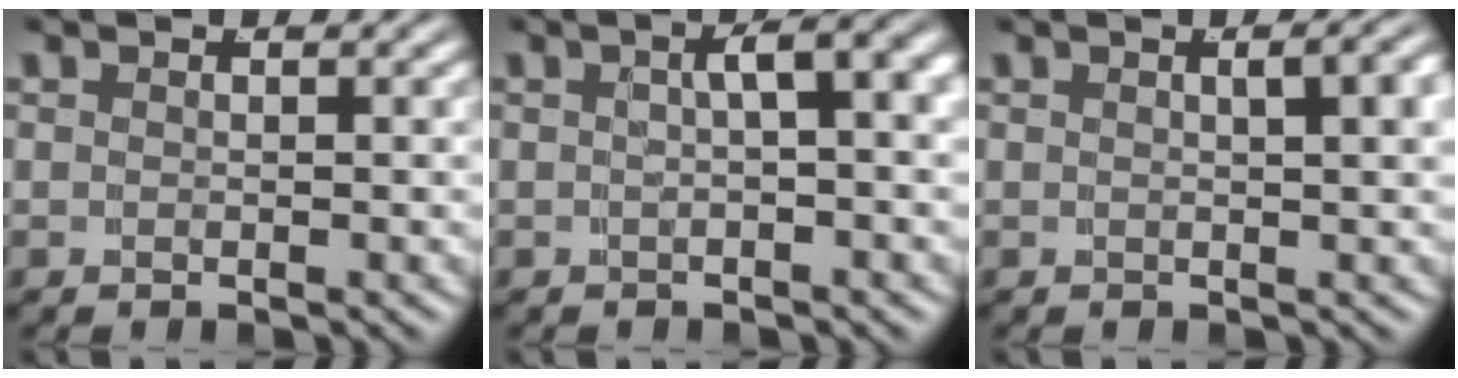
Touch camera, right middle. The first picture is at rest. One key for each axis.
{"total": 4.6, "fx": 0.6, "fy": 1.2, "fz": 4.4, "tx": -0.037, "ty": 0.024, "tz": 0.005}
{"total": 2.4, "fx": 0.5, "fy": 0.1, "fz": 2.3, "tx": -0.021, "ty": 0.006, "tz": 0.010}